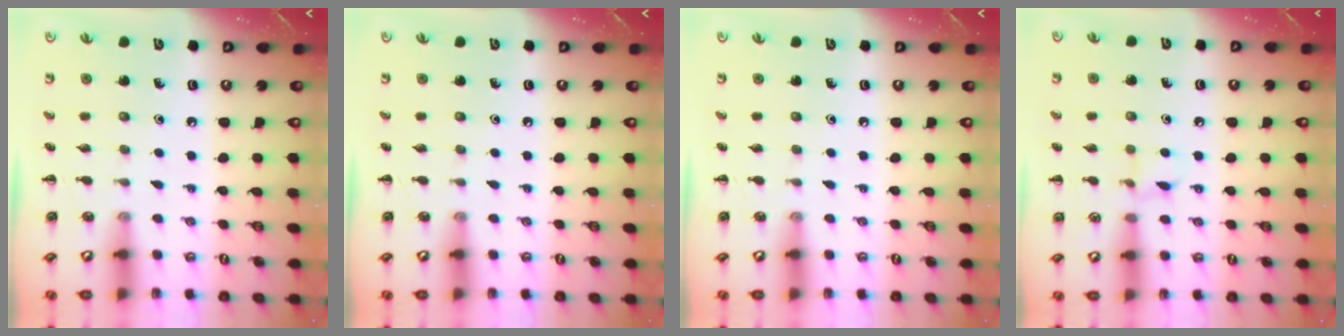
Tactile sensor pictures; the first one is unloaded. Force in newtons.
{"total": 0.0}
{"total": 0.0}
{"total": 6.1, "press": 6.0, "slide": 1.4}